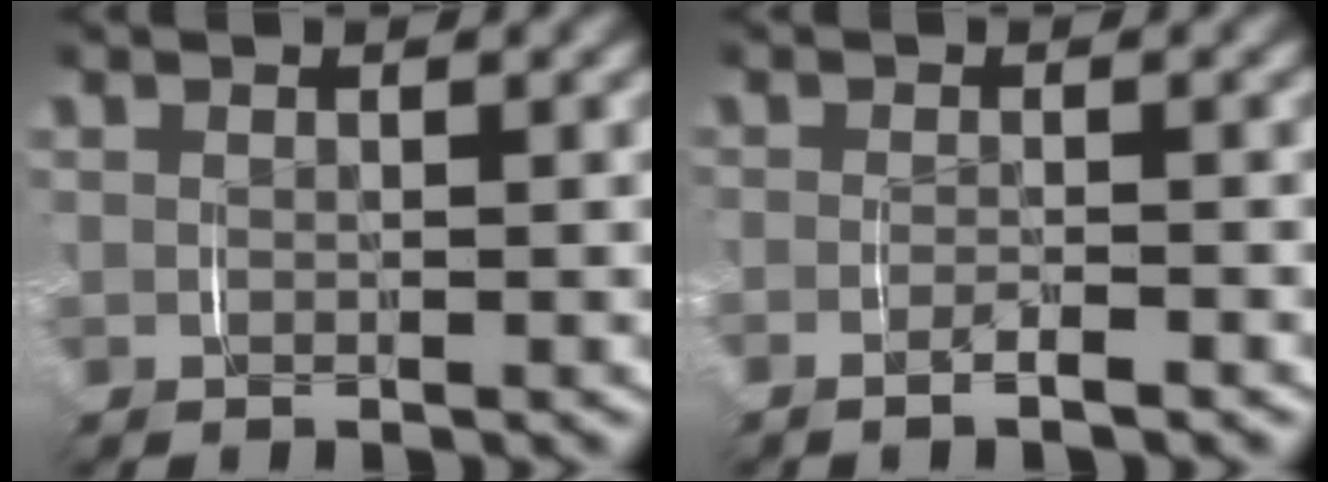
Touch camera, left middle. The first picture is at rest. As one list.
[{"total": 1.2, "force": [-1.1, -0.2, 0.4], "torque": [-0.011, 0.000, -0.023]}]